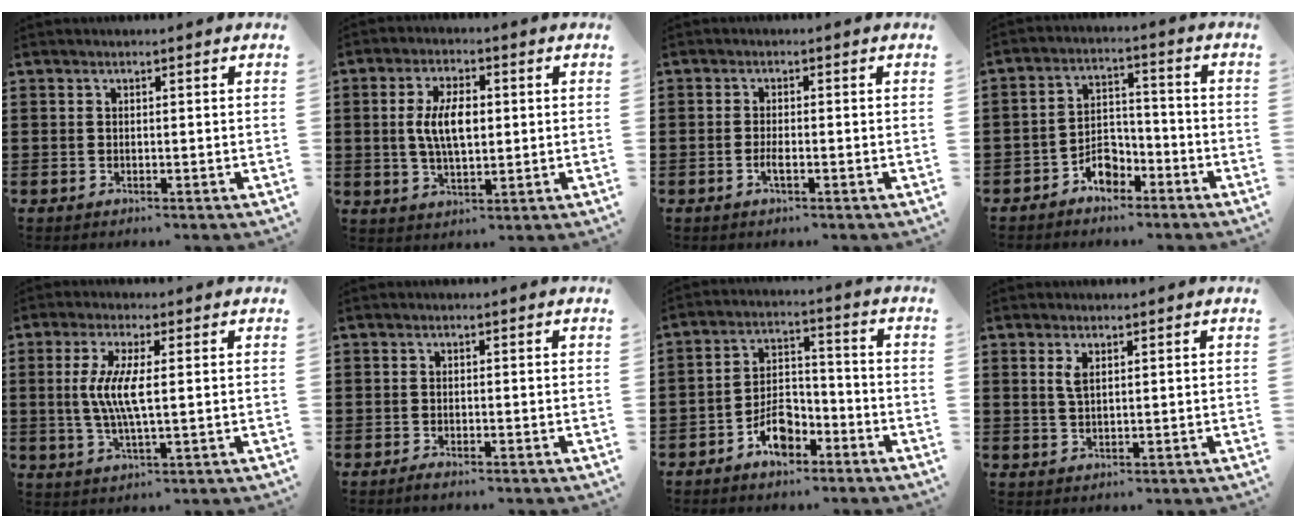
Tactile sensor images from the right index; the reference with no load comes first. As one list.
[{"total": 6.8, "force": [0.5, 3.1, 6.1], "torque": [-0.119, 0.005, 0.002]}, {"total": 1.9, "force": [-0.8, 0.3, 1.7], "torque": [-0.038, -0.005, -0.017]}, {"total": 5.0, "force": [-3.7, 2.7, 2.0], "torque": [-0.043, 0.011, -0.072]}, {"total": 6.1, "force": [0.3, 1.1, 6.0], "torque": [-0.126, -0.007, -0.001]}, {"total": 0.9, "force": [-0.8, 0.0, 0.3], "torque": [-0.008, -0.004, -0.016]}, {"total": 6.6, "force": [-4.3, 3.3, 3.8], "torque": [-0.074, 0.014, -0.080]}, {"total": 2.1, "force": [0.8, 0.8, 1.8], "torque": [-0.039, 0.004, 0.013]}]